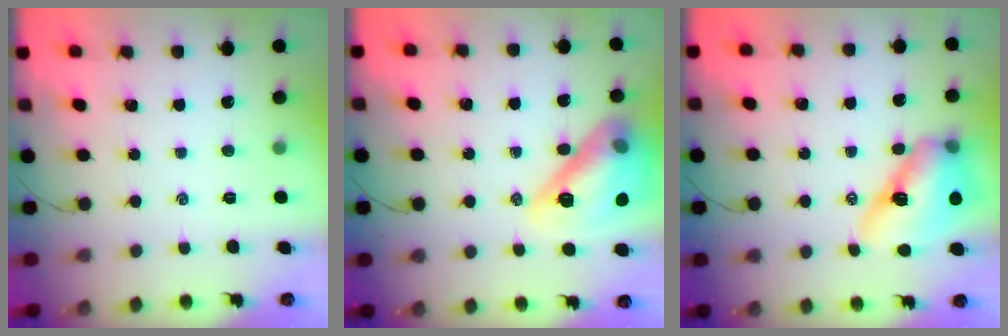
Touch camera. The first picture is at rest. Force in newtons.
{"total": 21.6, "press": 21.2, "slide": 4.3}
{"total": 14.5, "press": 13.8, "slide": 4.3}